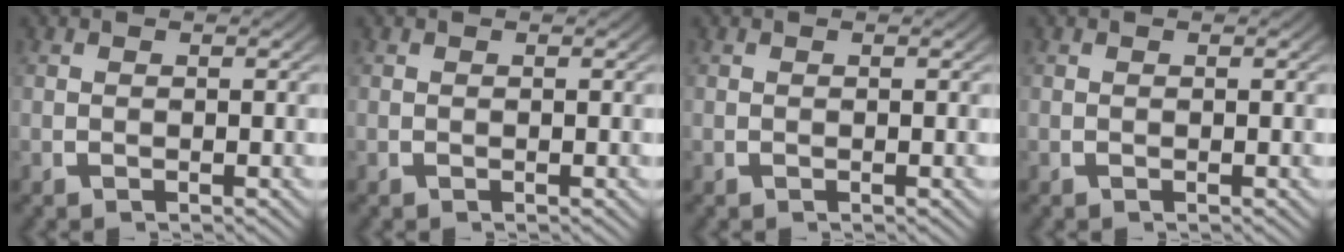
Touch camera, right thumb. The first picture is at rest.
{"total": 0.0}
{"total": 0.0}
{"total": 0.0}